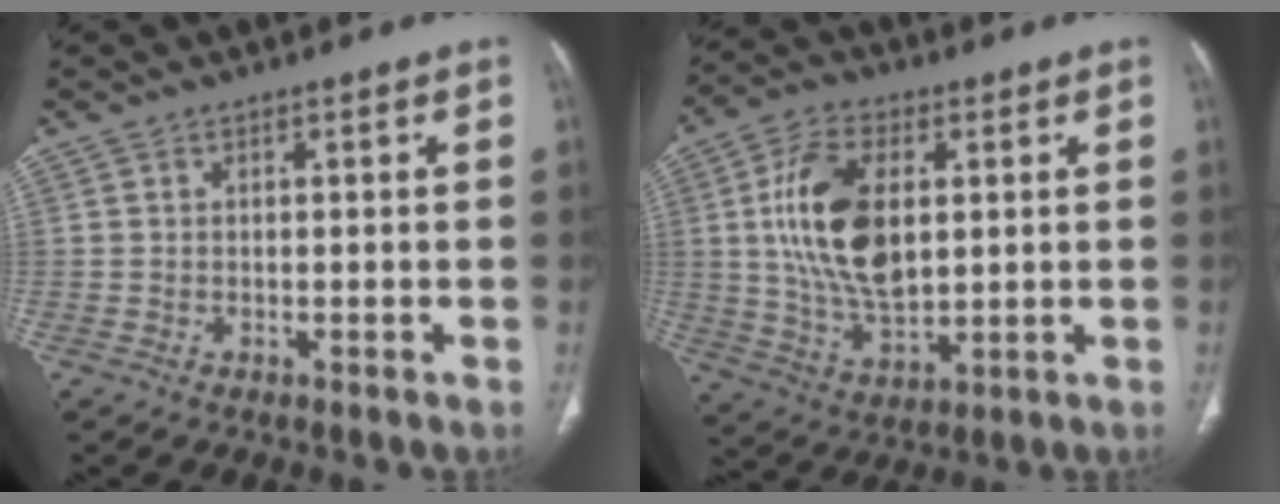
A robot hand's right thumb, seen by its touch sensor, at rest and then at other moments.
{"total": 16.3, "force": [2.6, 9.1, 13.3], "torque": [-0.243, -0.007, 0.055]}